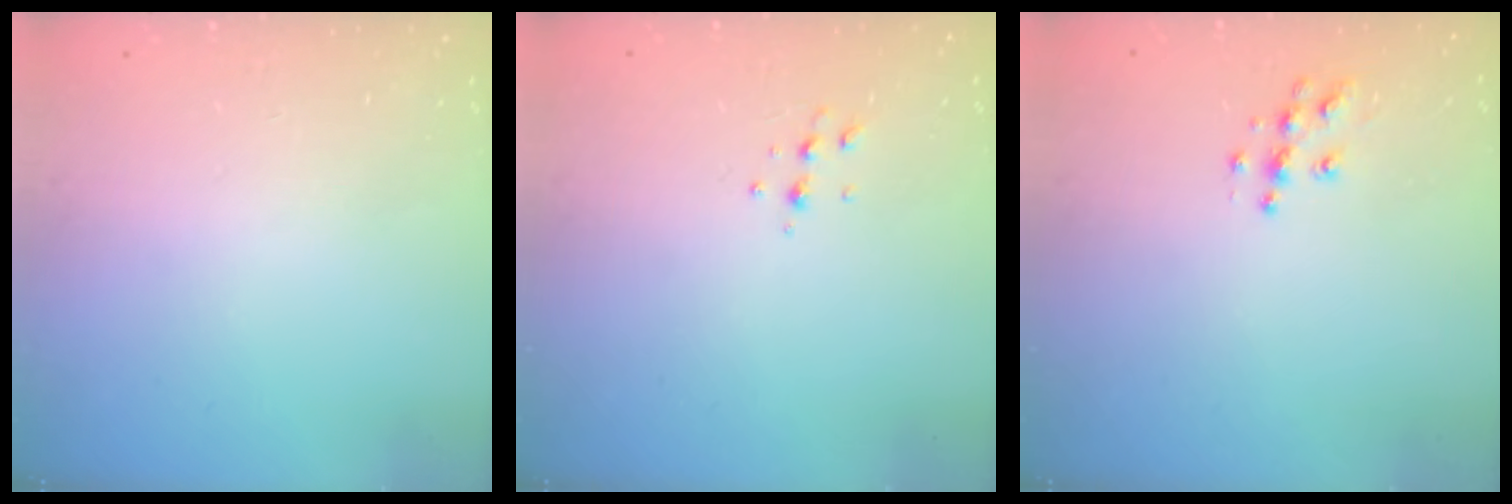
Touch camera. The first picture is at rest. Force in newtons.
{"total": 4.7, "press": 4.6, "slide": 1.0}
{"total": 7.6, "press": 7.6, "slide": 0.4}